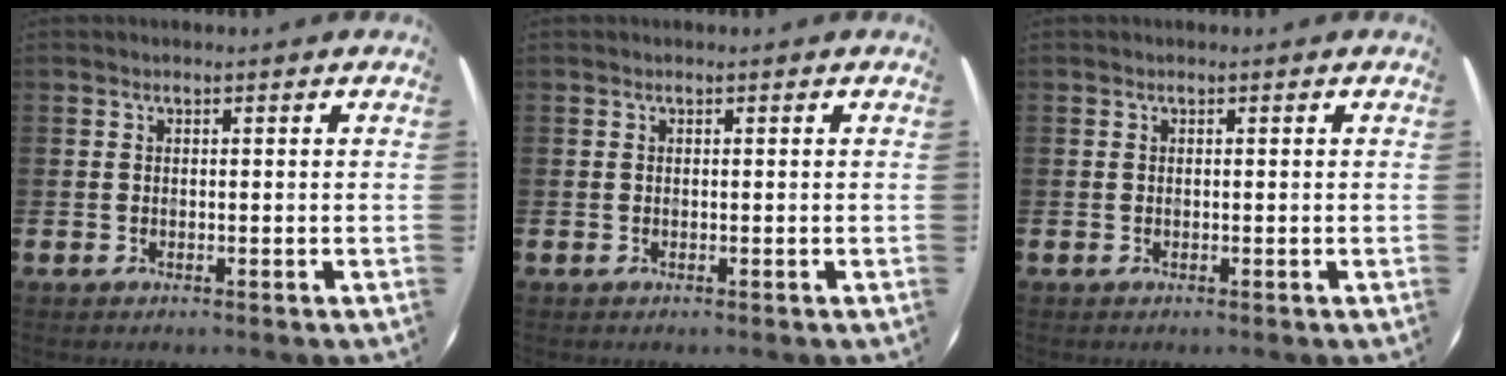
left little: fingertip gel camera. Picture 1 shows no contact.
{"total": 0.0}
{"total": 0.0}